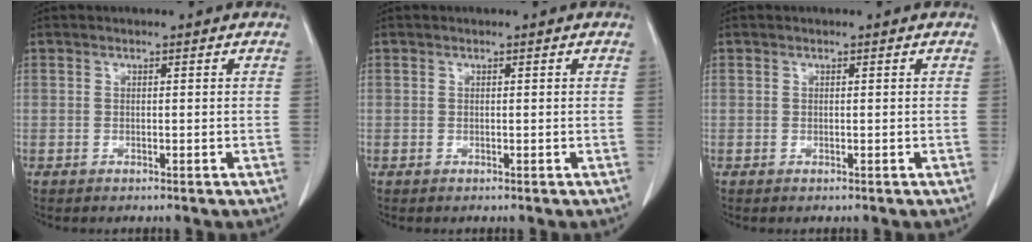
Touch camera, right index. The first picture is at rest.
{"total": 0.0}
{"total": 0.0}